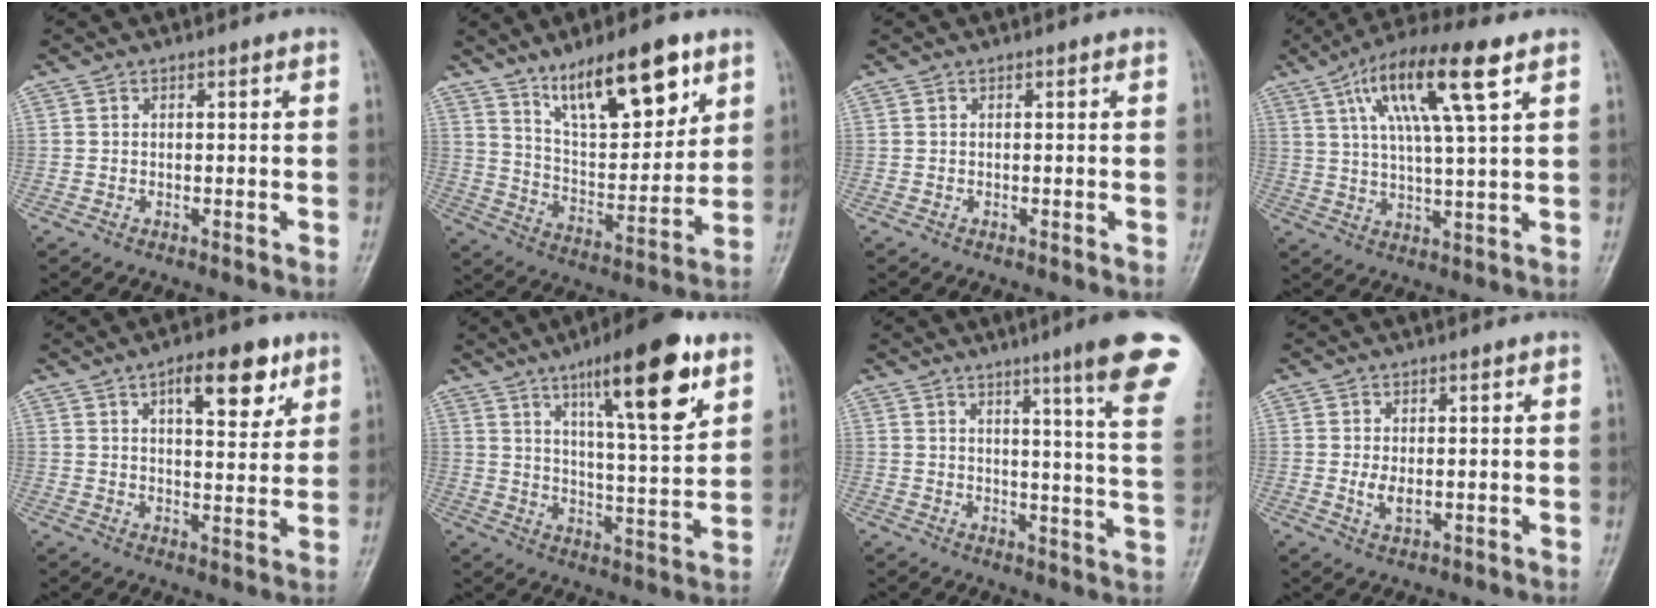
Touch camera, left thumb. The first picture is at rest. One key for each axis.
{"total": 17.0, "fx": 10.4, "fy": 6.0, "fz": 12.0, "tx": -0.158, "ty": -0.052, "tz": 0.184}
{"total": 0.0}
{"total": 14.9, "fx": 6.6, "fy": 2.8, "fz": 13.0, "tx": -0.239, "ty": -0.002, "tz": 0.115}
{"total": 10.1, "fx": 5.2, "fy": 4.2, "fz": 7.5, "tx": -0.085, "ty": -0.024, "tz": 0.076}
{"total": 17.6, "fx": 9.5, "fy": 3.9, "fz": 14.3, "tx": -0.200, "ty": -0.044, "tz": 0.149}
{"total": 16.0, "fx": 9.9, "fy": 0.3, "fz": 12.6, "tx": -0.143, "ty": -0.055, "tz": 0.110}
{"total": 2.8, "fx": 0.0, "fy": 1.4, "fz": 2.5, "tx": -0.046, "ty": -0.006, "tz": 0.003}